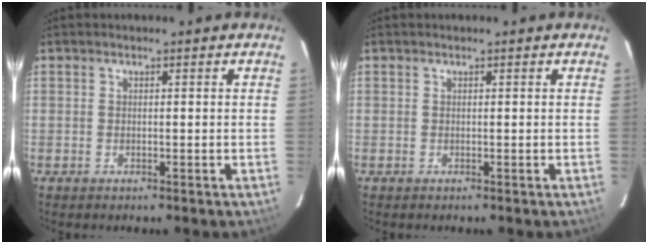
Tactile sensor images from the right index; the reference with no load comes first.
{"total": 0.0}